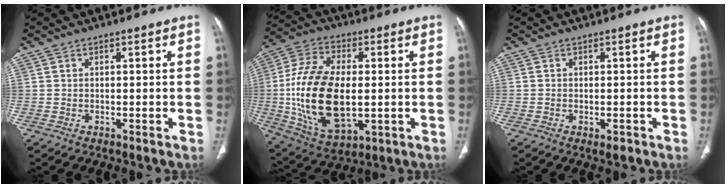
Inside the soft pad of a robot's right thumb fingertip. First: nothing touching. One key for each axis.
{"total": 21.4, "fx": -1.2, "fy": 11.5, "fz": 18.0, "tx": -0.358, "ty": -0.005, "tz": -0.008}
{"total": 1.5, "fx": -0.7, "fy": 0.7, "fz": 1.1, "tx": -0.014, "ty": -0.001, "tz": -0.007}